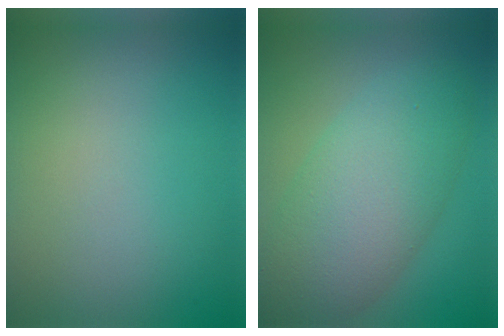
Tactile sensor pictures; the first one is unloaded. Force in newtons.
{"total": 8.2, "press": 8.2, "slide": 0.4}